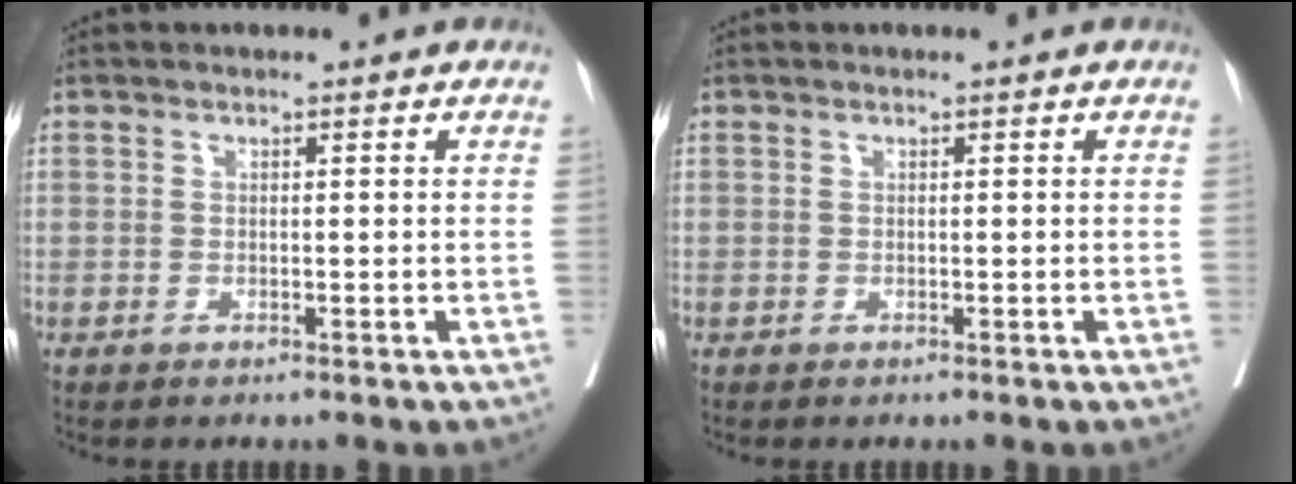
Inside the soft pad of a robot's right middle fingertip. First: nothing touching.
{"total": 0.0}